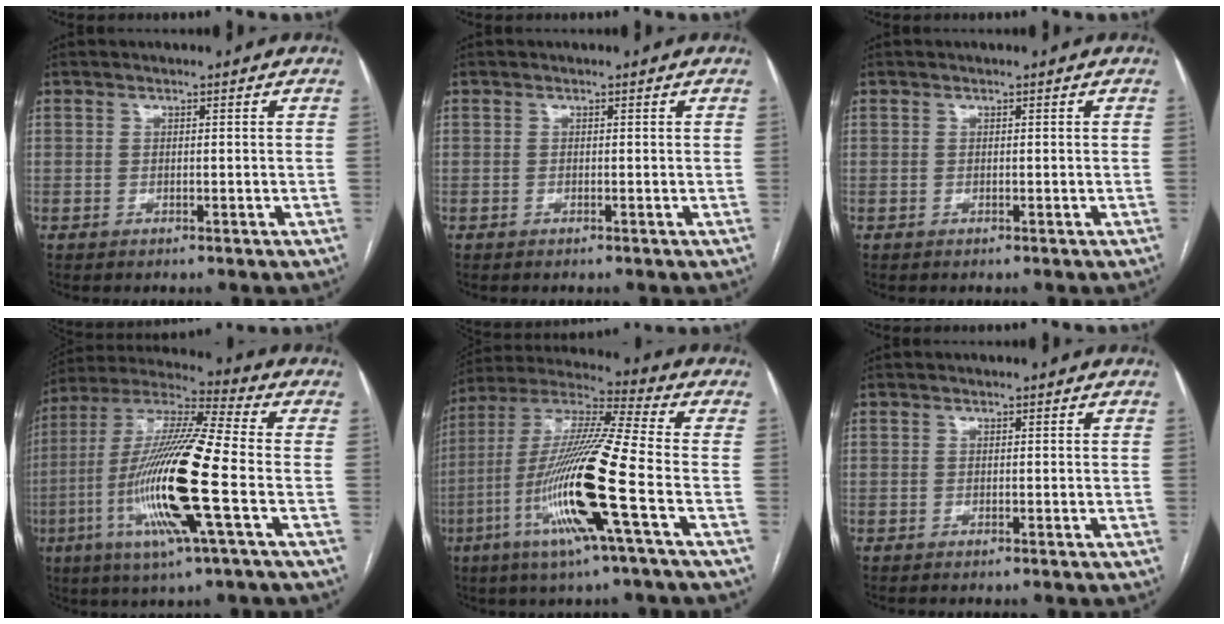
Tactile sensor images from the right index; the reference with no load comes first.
{"total": 0.0}
{"total": 0.0}
{"total": 19.0, "force": [-4.9, 0.5, 18.4], "torque": [-0.375, -0.013, -0.099]}
{"total": 18.6, "force": [-6.0, -0.6, 17.5], "torque": [-0.355, -0.015, -0.123]}
{"total": 0.0}